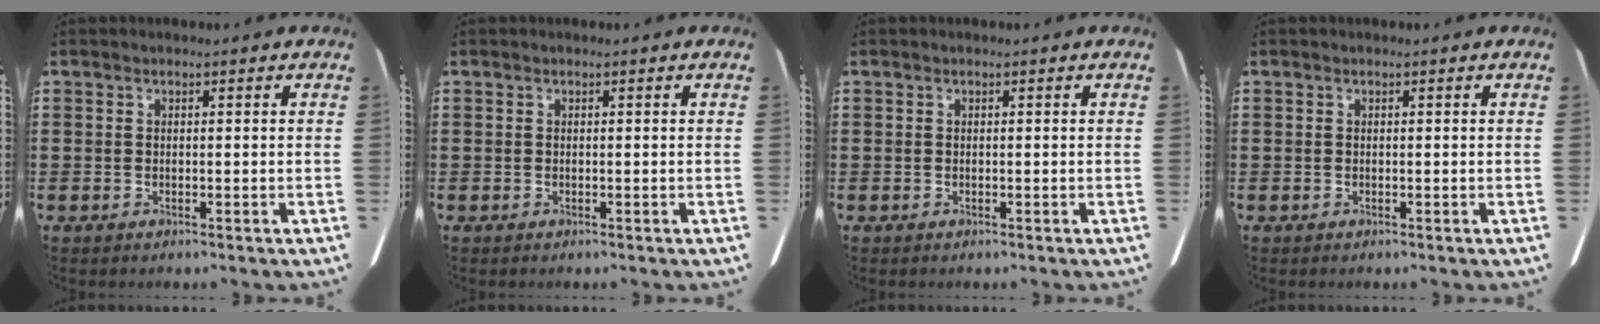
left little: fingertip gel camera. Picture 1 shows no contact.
{"total": 0.0}
{"total": 0.0}
{"total": 0.0}